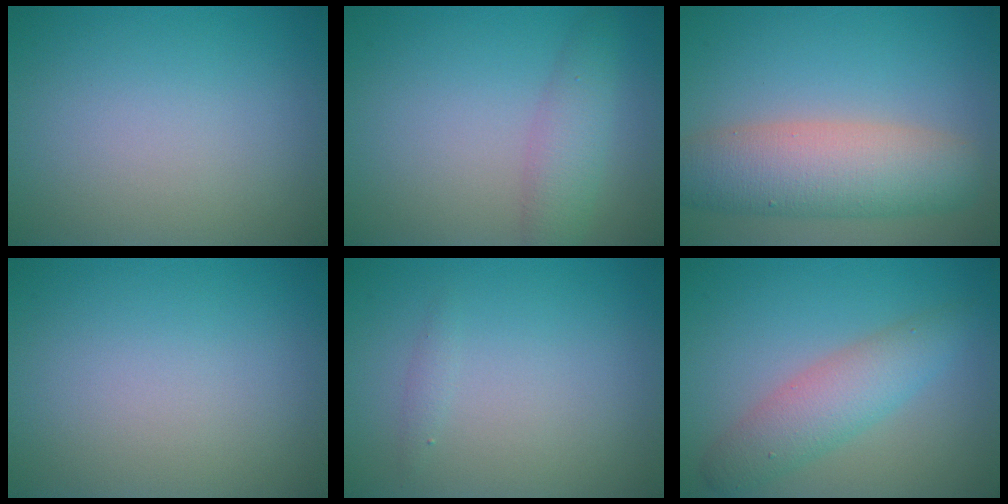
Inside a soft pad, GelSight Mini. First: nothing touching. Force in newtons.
{"total": 2.9, "press": 2.9, "slide": 0.1}
{"total": 7.2, "press": 7.2, "slide": 0.3}
{"total": 0.0}
{"total": 0.6, "press": 0.6, "slide": 0.0}
{"total": 4.1, "press": 4.1, "slide": 0.0}